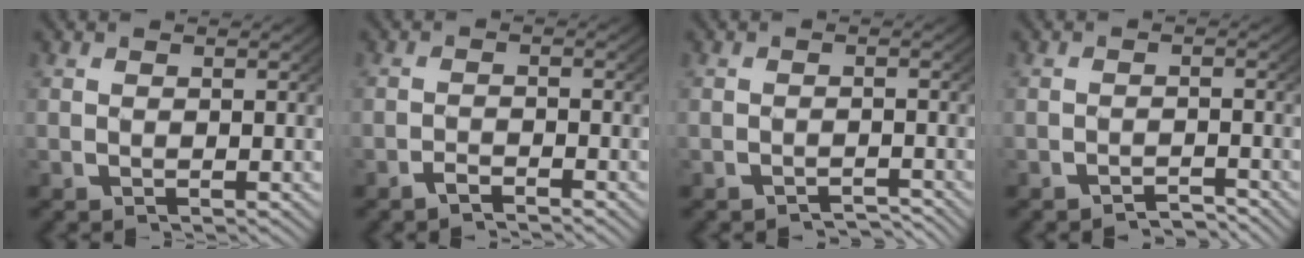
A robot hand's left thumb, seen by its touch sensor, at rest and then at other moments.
{"total": 1.4, "force": [-1.4, 0.3, 0.4], "torque": [-0.006, -0.001, -0.029]}
{"total": 2.4, "force": [-2.3, 0.5, 0.6], "torque": [-0.009, -0.008, -0.032]}
{"total": 2.1, "force": [-2.0, 0.3, 0.5], "torque": [-0.006, -0.006, -0.031]}